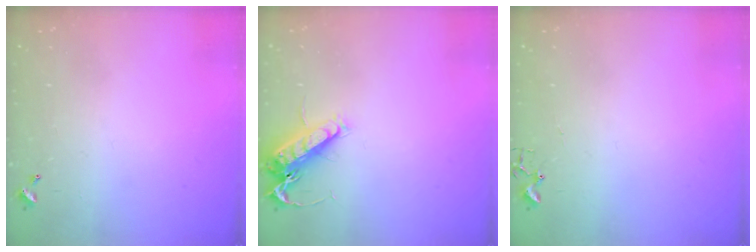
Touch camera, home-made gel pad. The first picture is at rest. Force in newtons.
{"total": 13.8, "press": 13.8, "slide": 1.2}
{"total": 1.8, "press": 1.8, "slide": 0.2}